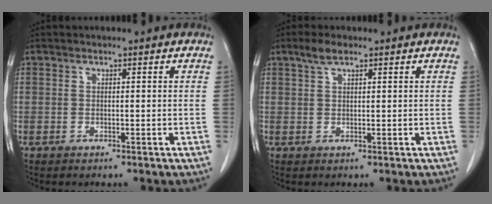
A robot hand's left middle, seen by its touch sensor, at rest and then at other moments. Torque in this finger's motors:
{"motor_torque": [0.70, -0.63, 0.00, 0.02]}